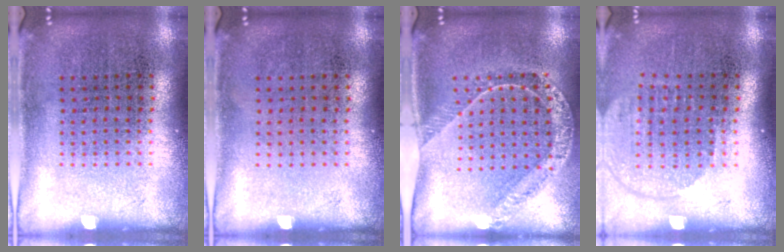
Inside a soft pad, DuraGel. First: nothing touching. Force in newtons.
{"total": 0.0}
{"total": 1.4, "press": 1.4, "slide": 0.2}
{"total": 1.8, "press": 1.5, "slide": 0.9}